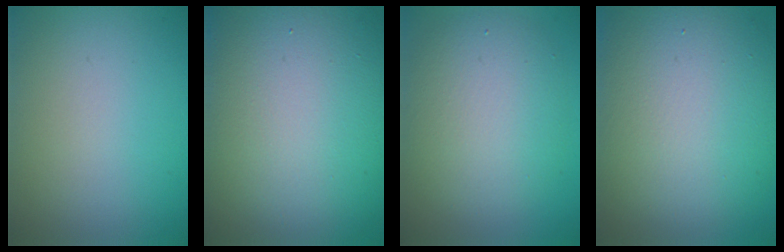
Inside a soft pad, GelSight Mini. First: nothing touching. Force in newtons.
{"total": 20.2, "press": 20.2, "slide": 1.0}
{"total": 6.0, "press": 5.9, "slide": 0.6}
{"total": 12.9, "press": 12.8, "slide": 1.3}